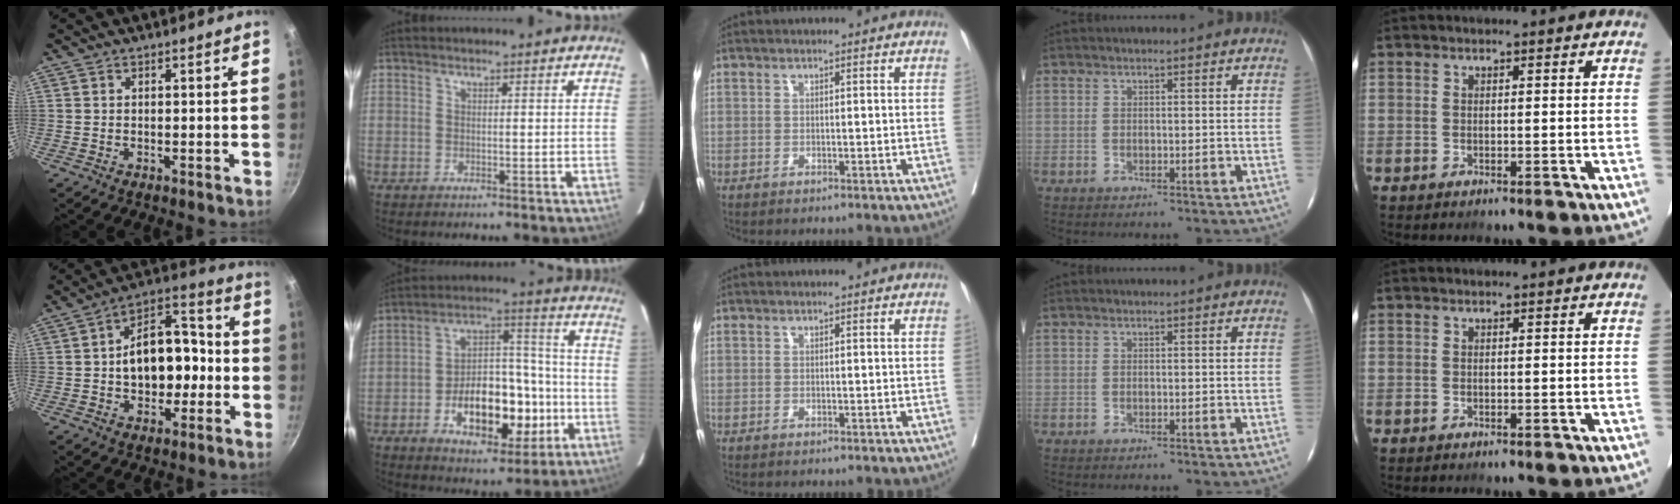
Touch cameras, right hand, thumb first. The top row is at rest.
{"thumb": {"total": 14.8, "force": [-1.0, 9.3, 11.4], "torque": [-0.135, 0.039, -0.022]}, "index": {"total": 15.6, "force": [-4.7, 7.6, 12.8], "torque": [-0.208, 0.024, -0.067]}}